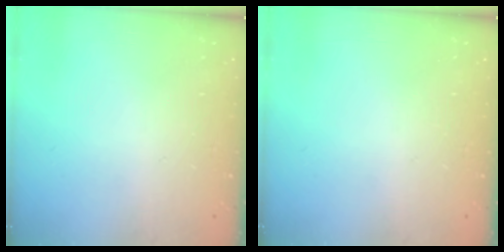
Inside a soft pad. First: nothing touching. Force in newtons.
{"total": 0.0}